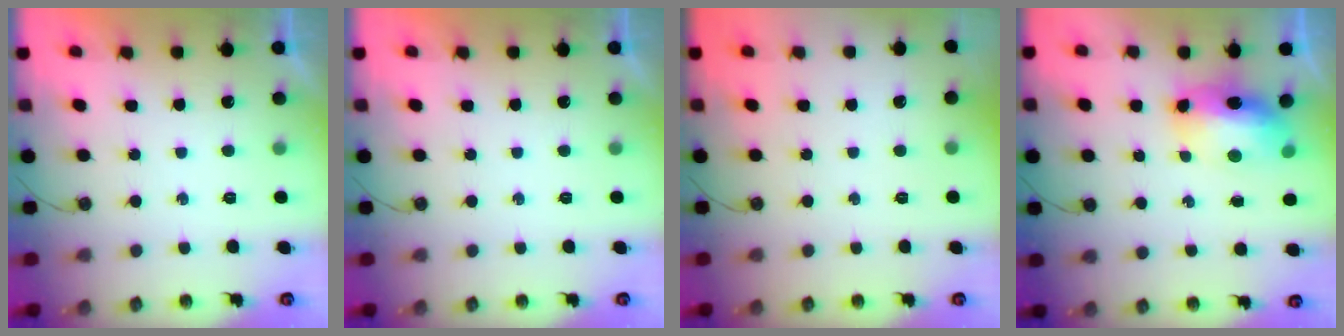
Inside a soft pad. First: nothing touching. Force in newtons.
{"total": 0.0}
{"total": 0.0}
{"total": 10.8, "press": 10.7, "slide": 1.1}